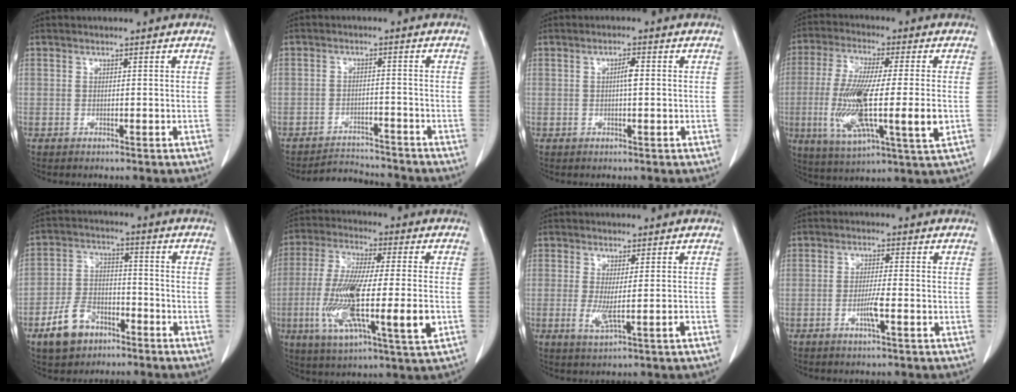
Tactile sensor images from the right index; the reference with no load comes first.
{"total": 5.1, "force": [-5.0, 1.2, -0.6], "torque": [0.012, 0.008, -0.080]}
{"total": 1.9, "force": [0.1, 0.3, 1.9], "torque": [-0.034, 0.003, 0.001]}
{"total": 16.9, "force": [-2.6, 2.2, 16.6], "torque": [-0.324, -0.022, -0.046]}
{"total": 8.5, "force": [-5.1, 5.3, 4.3], "torque": [-0.096, 0.010, -0.087]}
{"total": 17.9, "force": [-3.9, 2.4, 17.4], "torque": [-0.326, -0.021, -0.065]}
{"total": 3.9, "force": [-0.8, 0.0, 3.8], "torque": [-0.073, -0.011, -0.007]}
{"total": 3.3, "force": [-1.3, 0.0, 3.0], "torque": [-0.060, -0.004, -0.025]}